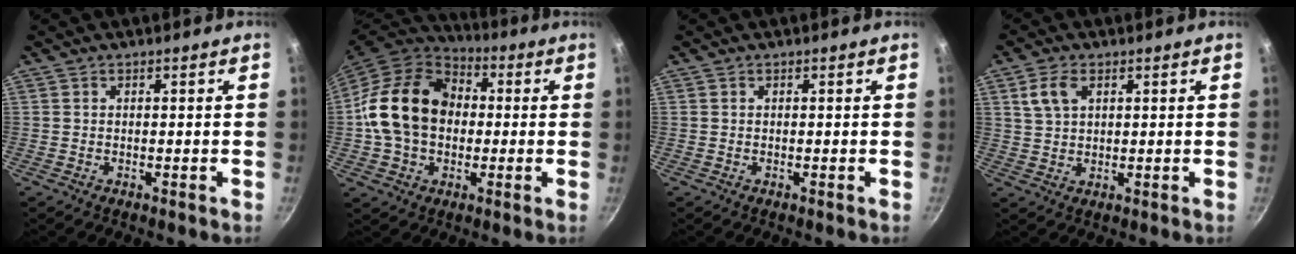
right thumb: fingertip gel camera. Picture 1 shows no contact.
{"total": 19.3, "force": [0.7, 14.7, 12.5], "torque": [-0.201, 0.035, 0.003]}
{"total": 0.0}
{"total": 5.3, "force": [2.1, 3.2, 3.5], "torque": [-0.060, 0.001, 0.043]}